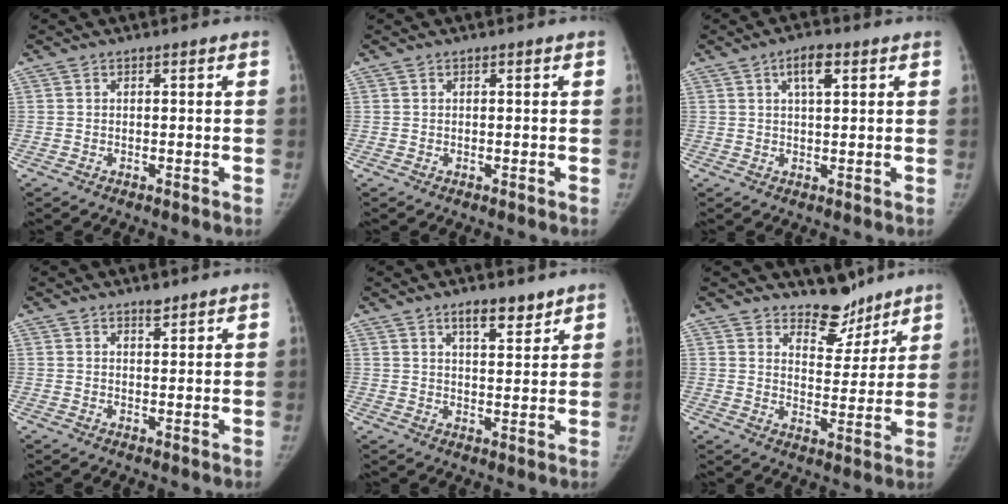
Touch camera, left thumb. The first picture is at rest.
{"total": 0.0}
{"total": 4.7, "force": [2.1, 1.8, 3.9], "torque": [-0.060, -0.002, 0.032]}
{"total": 1.8, "force": [1.5, 0.6, 0.7], "torque": [-0.003, -0.011, 0.023]}
{"total": 5.7, "force": [4.2, 1.9, 3.4], "torque": [-0.037, -0.029, 0.065]}
{"total": 8.1, "force": [6.9, 3.8, 1.5], "torque": [0.017, -0.057, 0.116]}